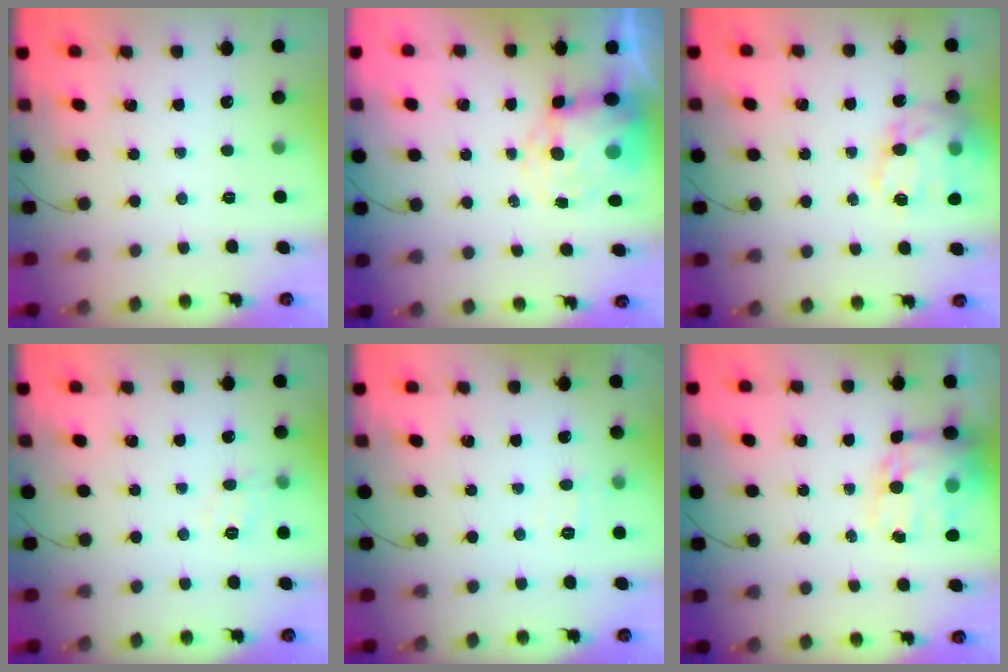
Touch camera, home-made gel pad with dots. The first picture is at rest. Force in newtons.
{"total": 9.4, "press": 9.2, "slide": 2.2}
{"total": 15.9, "press": 15.6, "slide": 3.2}
{"total": 8.7, "press": 8.6, "slide": 1.4}
{"total": 4.1, "press": 3.7, "slide": 1.6}
{"total": 15.5, "press": 15.1, "slide": 3.7}